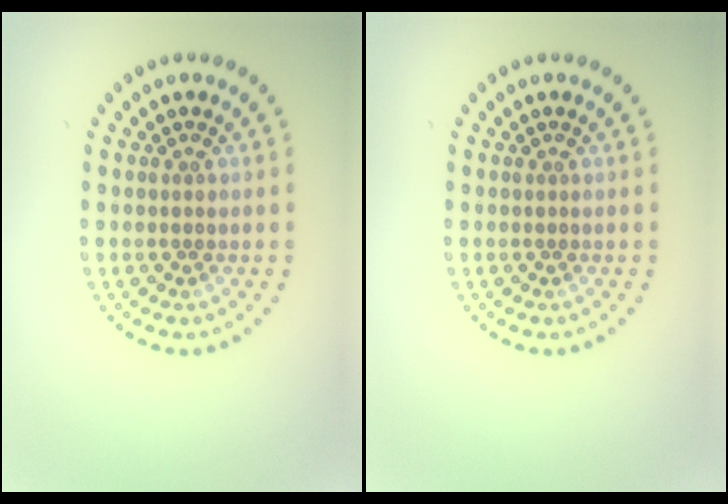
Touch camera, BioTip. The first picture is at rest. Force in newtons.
{"total": 0.0}